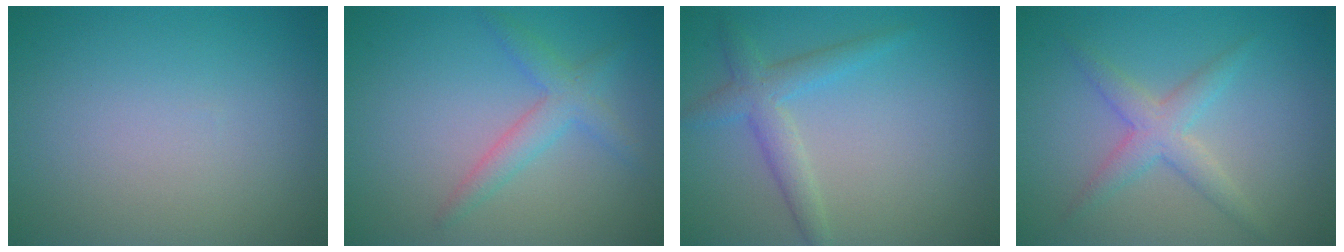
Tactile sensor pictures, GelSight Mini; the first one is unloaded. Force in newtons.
{"total": 2.6, "press": 2.6, "slide": 0.1}
{"total": 2.8, "press": 2.8, "slide": 0.0}
{"total": 2.9, "press": 2.9, "slide": 0.0}